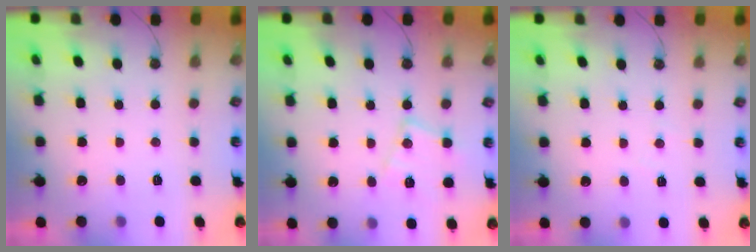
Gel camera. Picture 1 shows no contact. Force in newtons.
{"total": 12.3, "press": 12.3, "slide": 0.7}
{"total": 2.7, "press": 2.7, "slide": 0.4}